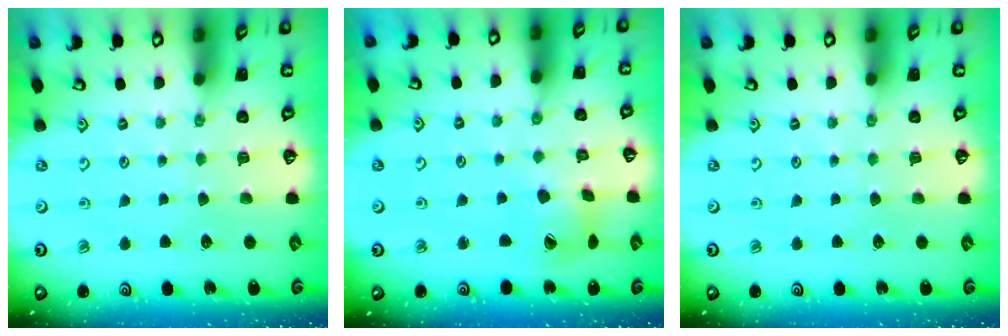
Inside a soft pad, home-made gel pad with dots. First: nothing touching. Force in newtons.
{"total": 7.4, "press": 7.4, "slide": 0.9}
{"total": 0.0}